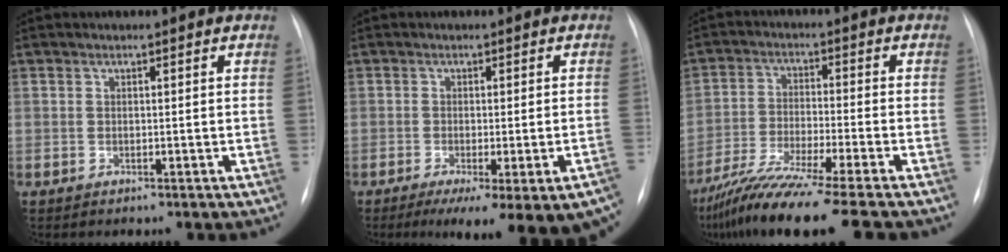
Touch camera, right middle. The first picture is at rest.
{"total": 14.6, "force": [-10.2, 3.0, 10.0], "torque": [-0.090, -0.017, -0.128]}
{"total": 15.3, "force": [-12.4, -1.3, 8.9], "torque": [-0.172, -0.046, -0.210]}